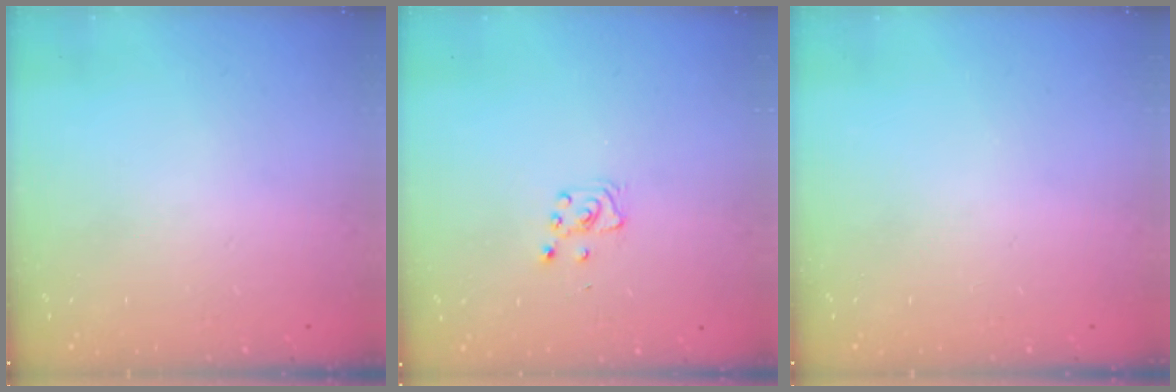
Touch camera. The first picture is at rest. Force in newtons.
{"total": 4.1, "press": 4.1, "slide": 0.4}
{"total": 0.0}